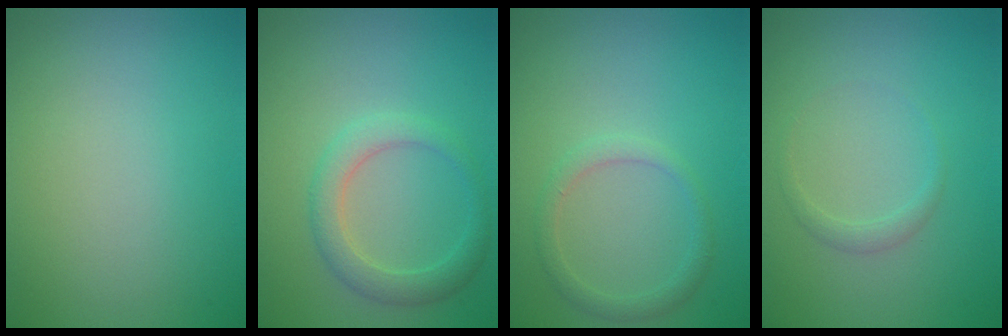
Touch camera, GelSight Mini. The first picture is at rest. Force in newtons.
{"total": 2.7, "press": 2.7, "slide": 0.2}
{"total": 1.6, "press": 1.6, "slide": 0.1}
{"total": 1.0, "press": 1.0, "slide": 0.1}